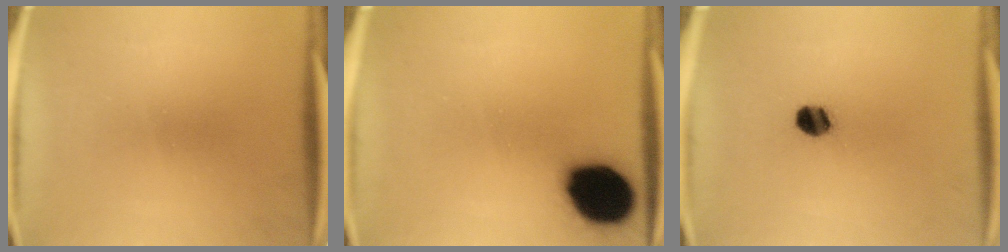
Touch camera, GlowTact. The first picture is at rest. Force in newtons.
{"total": 16.4}
{"total": 4.8}